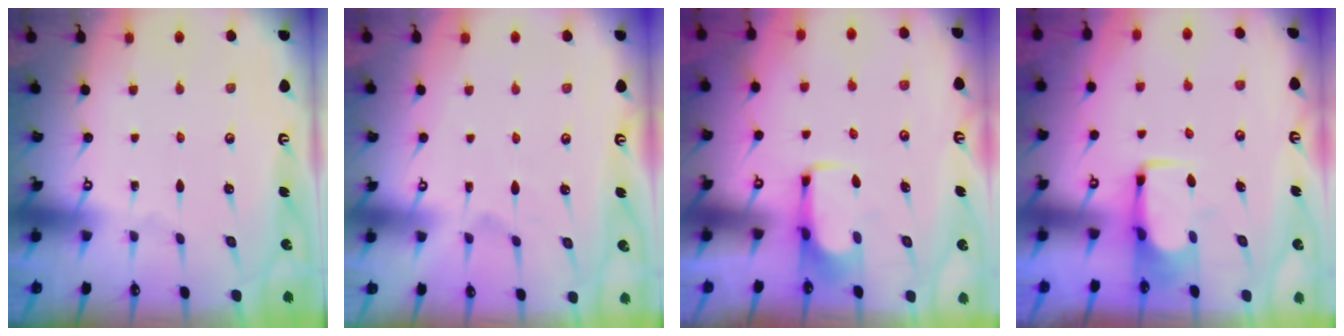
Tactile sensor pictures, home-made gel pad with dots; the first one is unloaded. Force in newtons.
{"total": 2.7, "press": 2.5, "slide": 1.2}
{"total": 2.1, "press": 2.1, "slide": 0.4}
{"total": 3.7, "press": 3.6, "slide": 0.7}